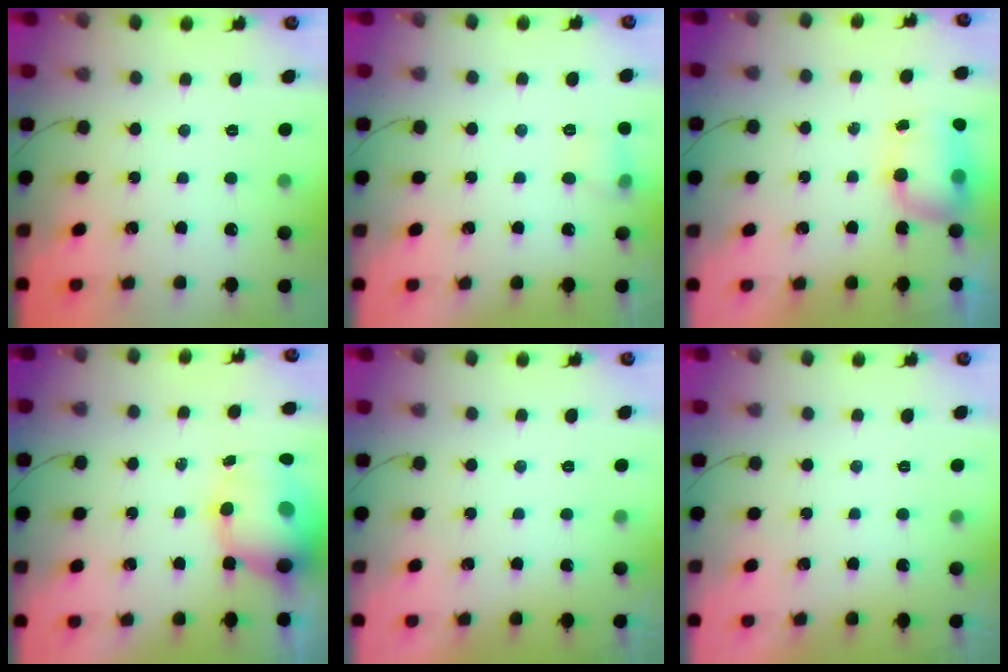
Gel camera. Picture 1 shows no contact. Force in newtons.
{"total": 7.4, "press": 7.2, "slide": 1.7}
{"total": 8.6, "press": 7.8, "slide": 3.7}
{"total": 10.8, "press": 10.4, "slide": 2.8}
{"total": 0.0}
{"total": 0.0}